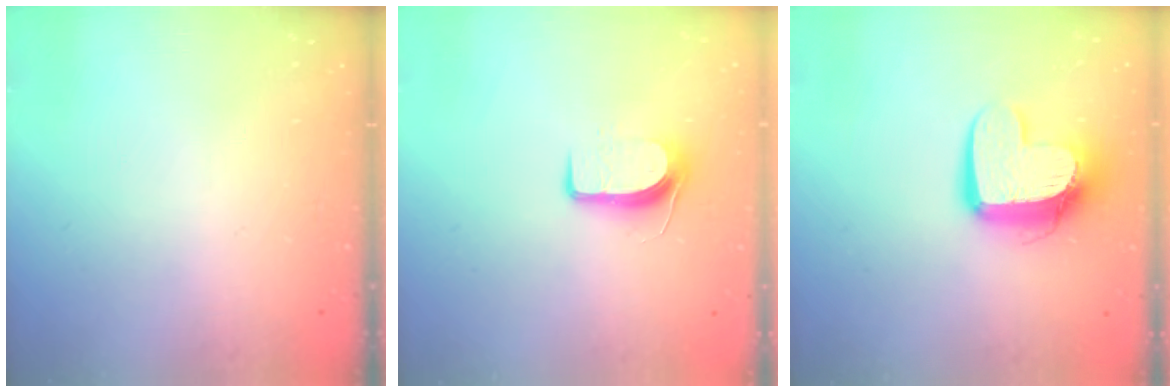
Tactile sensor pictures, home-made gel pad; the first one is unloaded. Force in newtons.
{"total": 7.9, "press": 7.9, "slide": 0.7}
{"total": 12.2, "press": 12.2, "slide": 1.2}